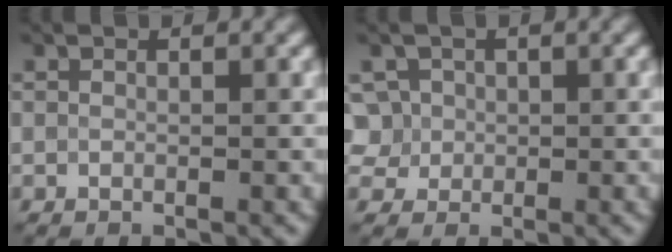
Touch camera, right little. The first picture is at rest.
{"total": 3.4, "force": [0.5, 3.2, 1.1], "torque": [-0.018, 0.019, 0.013]}